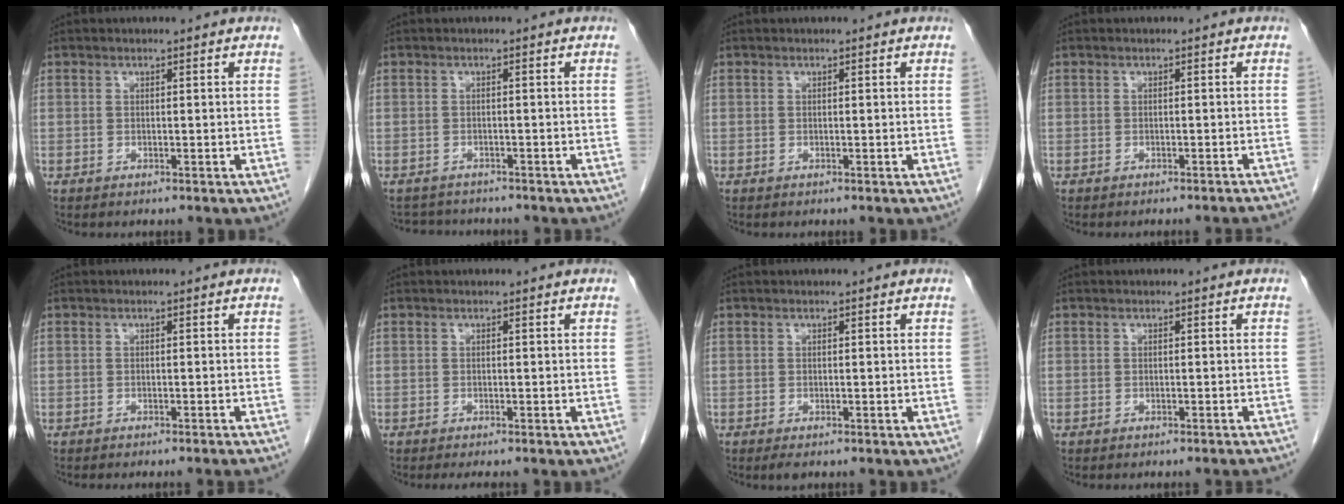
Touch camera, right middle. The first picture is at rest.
{"total": 4.0, "force": [-3.9, 1.1, 0.3], "torque": [-0.004, -0.004, -0.056]}
{"total": 0.0}
{"total": 4.7, "force": [-4.5, -0.6, 1.2], "torque": [-0.010, -0.016, -0.048]}
{"total": 4.8, "force": [-4.3, -0.5, 1.9], "torque": [-0.015, -0.007, -0.053]}
{"total": 2.3, "force": [-1.9, 0.3, 1.1], "torque": [-0.012, -0.004, -0.023]}
{"total": 1.2, "force": [-0.8, 0.4, 0.8], "torque": [-0.011, -0.003, -0.009]}
{"total": 3.0, "force": [-2.8, -0.3, 1.0], "torque": [-0.014, -0.006, -0.031]}